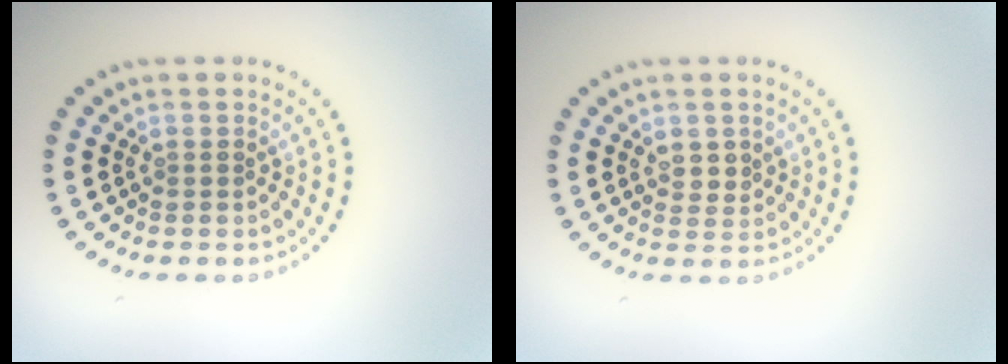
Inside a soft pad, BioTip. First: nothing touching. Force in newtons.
{"total": 1.4, "press": 1.2, "slide": 0.6}